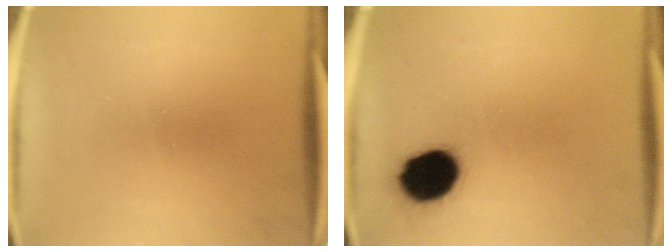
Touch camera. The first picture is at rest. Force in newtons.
{"total": 13.2}